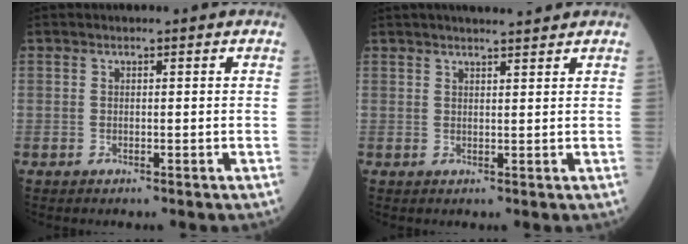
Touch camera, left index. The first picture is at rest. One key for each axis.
{"total": 6.3, "fx": 5.6, "fy": 0.2, "fz": 2.9, "tx": -0.039, "ty": 0.018, "tz": 0.075}